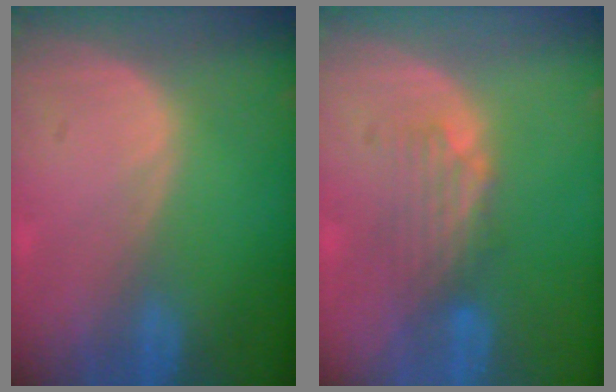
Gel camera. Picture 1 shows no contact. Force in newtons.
{"total": 4.4, "press": 3.8, "slide": 2.2}